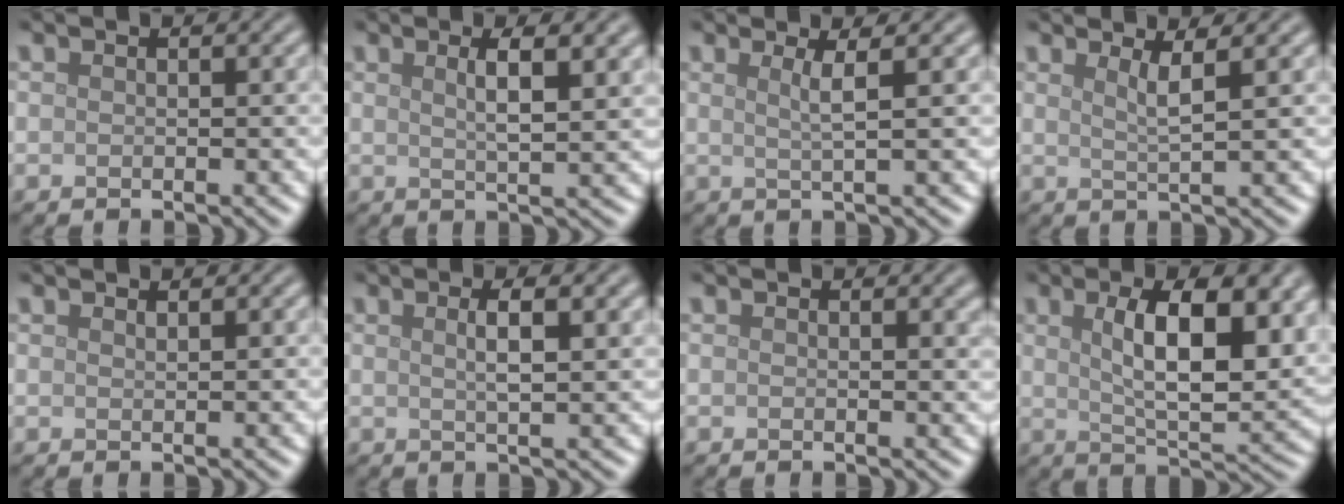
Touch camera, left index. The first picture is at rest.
{"total": 4.0, "force": [1.6, 1.0, 3.5], "torque": [-0.047, 0.004, 0.024]}
{"total": 2.2, "force": [0.7, 0.4, 2.0], "torque": [-0.034, 0.002, 0.006]}
{"total": 2.4, "force": [1.1, 0.5, 2.0], "torque": [-0.030, 0.000, 0.016]}
{"total": 0.6, "force": [0.6, 0.1, 0.1], "torque": [-0.001, 0.000, 0.012]}
{"total": 3.2, "force": [1.0, 0.8, 2.9], "torque": [-0.040, 0.006, 0.014]}
{"total": 1.2, "force": [0.7, 0.4, 0.9], "torque": [-0.005, 0.002, 0.008]}
{"total": 10.2, "force": [2.7, 3.9, 9.0], "torque": [-0.138, -0.004, 0.048]}